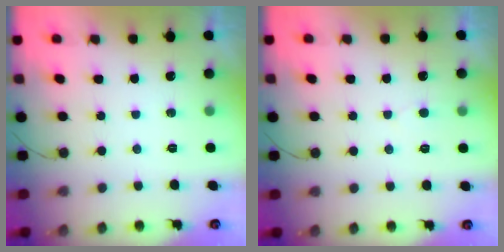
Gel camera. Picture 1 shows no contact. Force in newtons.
{"total": 3.2, "press": 3.2, "slide": 0.3}